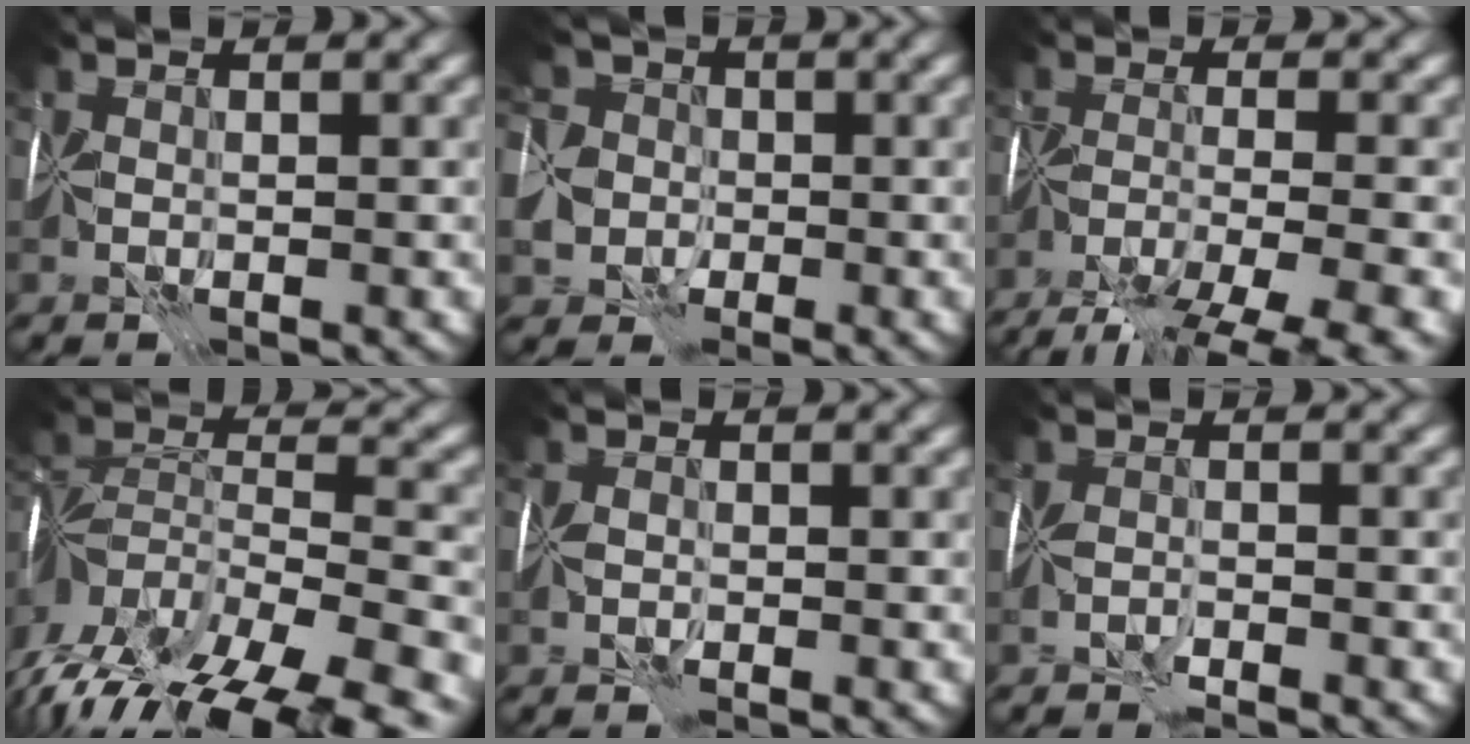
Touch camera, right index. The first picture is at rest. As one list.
[{"total": 9.4, "force": [-3.7, 7.9, 3.5], "torque": [-0.060, -0.007, -0.101]}, {"total": 9.7, "force": [-7.5, 2.1, 5.8], "torque": [-0.099, -0.020, -0.105]}, {"total": 14.5, "force": [-9.9, 6.0, 8.9], "torque": [-0.157, -0.003, -0.141]}, {"total": 1.3, "force": [-0.8, 0.7, 0.7], "torque": [-0.008, 0.001, -0.020]}, {"total": 1.7, "force": [-1.6, 0.2, 0.4], "torque": [-0.004, 0.000, -0.033]}]